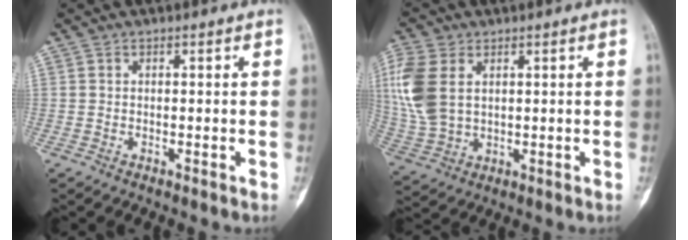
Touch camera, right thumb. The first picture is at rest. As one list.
[{"total": 13.1, "force": [3.5, 8.6, 9.3], "torque": [-0.224, -0.004, 0.079]}]